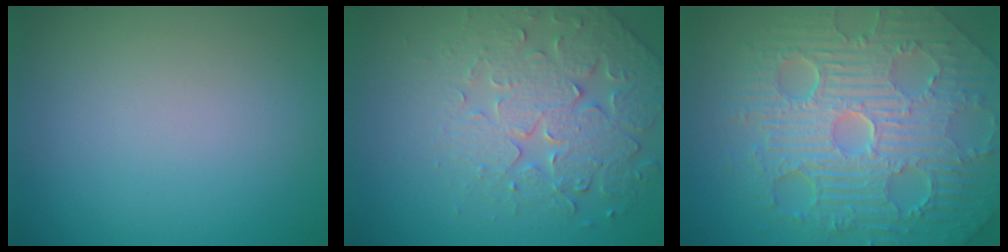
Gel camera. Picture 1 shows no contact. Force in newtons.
{"total": 4.7, "press": 4.6, "slide": 1.0}
{"total": 11.2, "press": 7.2, "slide": 8.6}